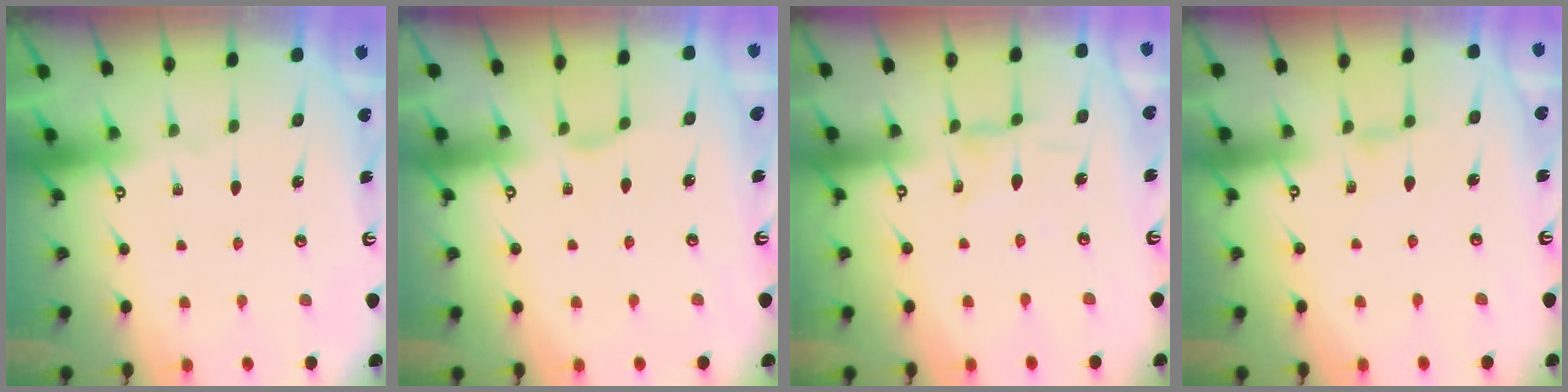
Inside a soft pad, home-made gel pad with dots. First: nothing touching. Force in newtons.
{"total": 1.0, "press": 1.0, "slide": 0.2}
{"total": 1.7, "press": 1.7, "slide": 0.0}
{"total": 1.4, "press": 1.3, "slide": 0.4}